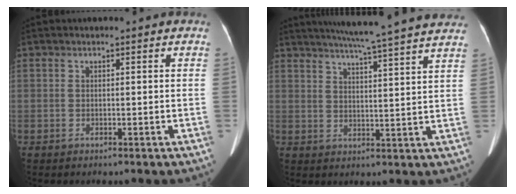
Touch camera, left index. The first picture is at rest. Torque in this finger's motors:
{"motor_torque": [0.05, -0.61, 0.02, 0.02]}